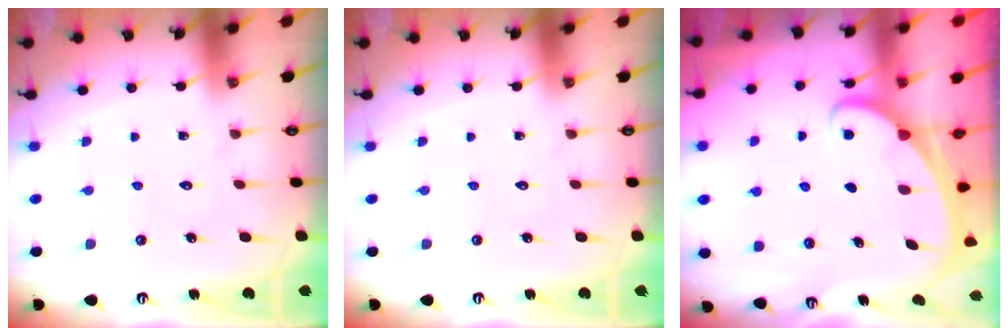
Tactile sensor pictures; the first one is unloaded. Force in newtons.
{"total": 0.0}
{"total": 2.0, "press": 2.0, "slide": 0.3}